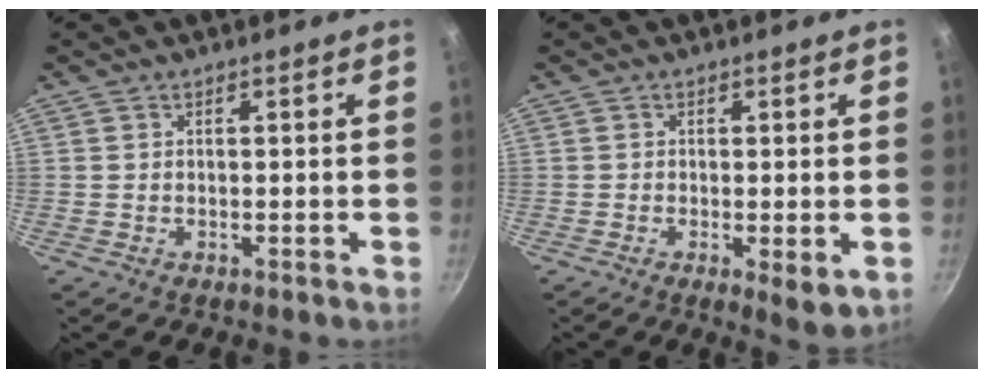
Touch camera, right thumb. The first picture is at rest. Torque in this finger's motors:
{"motor_torque": [0.03, 0.03, -0.24, 0.10, 0.02]}